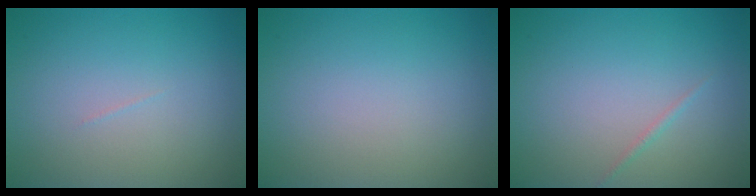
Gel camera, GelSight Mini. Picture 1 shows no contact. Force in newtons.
{"total": 0.0}
{"total": 0.5, "press": 0.5, "slide": 0.0}